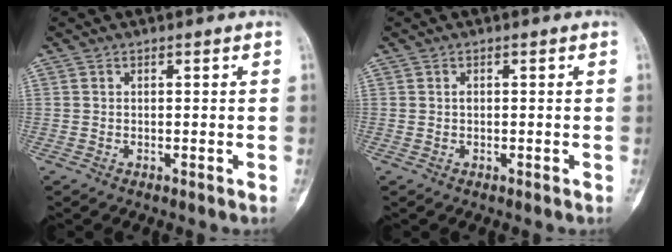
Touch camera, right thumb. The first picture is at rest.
{"total": 0.6, "force": [0.0, 0.4, 0.4], "torque": [-0.007, 0.001, -0.001]}